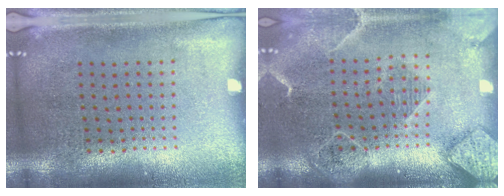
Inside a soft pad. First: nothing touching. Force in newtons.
{"total": 2.1, "press": 1.9, "slide": 0.9}